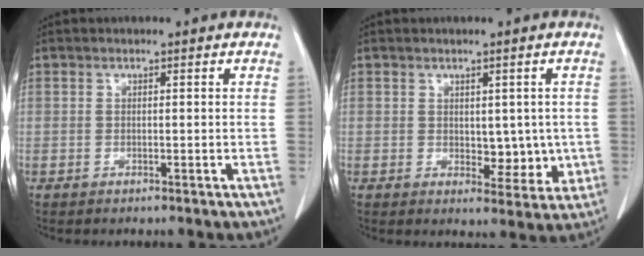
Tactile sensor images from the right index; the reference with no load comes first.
{"total": 5.2, "force": [-0.1, 3.1, 4.2], "torque": [-0.040, -0.006, 0.009]}